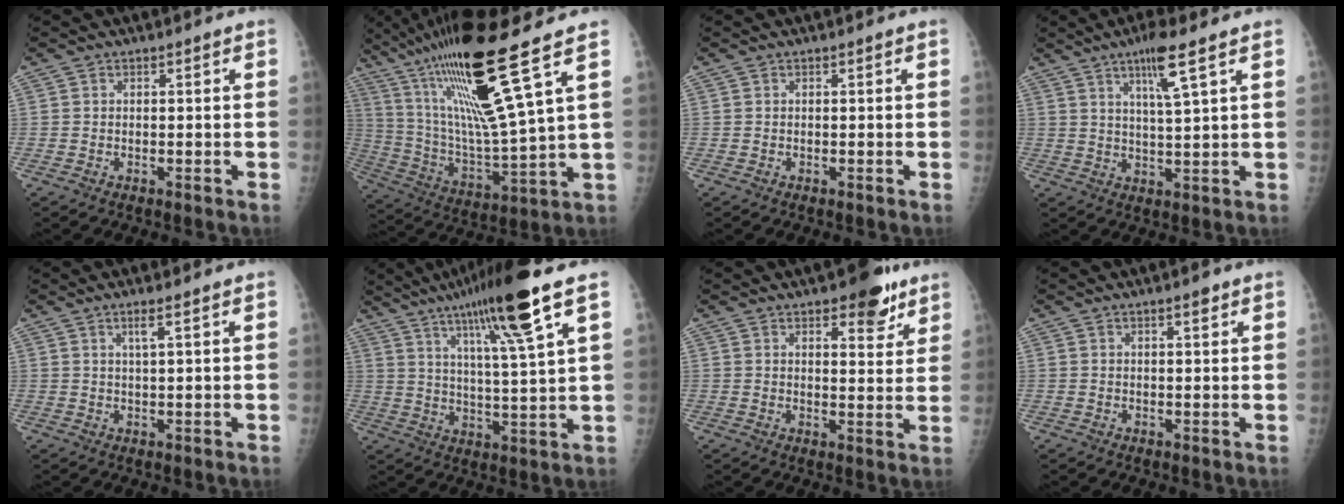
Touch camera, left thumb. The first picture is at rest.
{"total": 22.1, "force": [12.6, 1.1, 18.1], "torque": [-0.335, -0.058, 0.229]}
{"total": 0.0}
{"total": 7.4, "force": [4.0, 0.1, 6.2], "torque": [-0.116, -0.023, 0.075]}
{"total": 2.5, "force": [1.3, 0.0, 2.1], "torque": [-0.045, -0.005, 0.027]}
{"total": 16.3, "force": [9.2, 0.2, 13.4], "torque": [-0.222, -0.032, 0.153]}
{"total": 7.9, "force": [5.0, 3.2, 5.2], "torque": [-0.042, -0.026, 0.065]}
{"total": 1.7, "force": [1.1, 0.3, 1.2], "torque": [-0.016, -0.004, 0.015]}